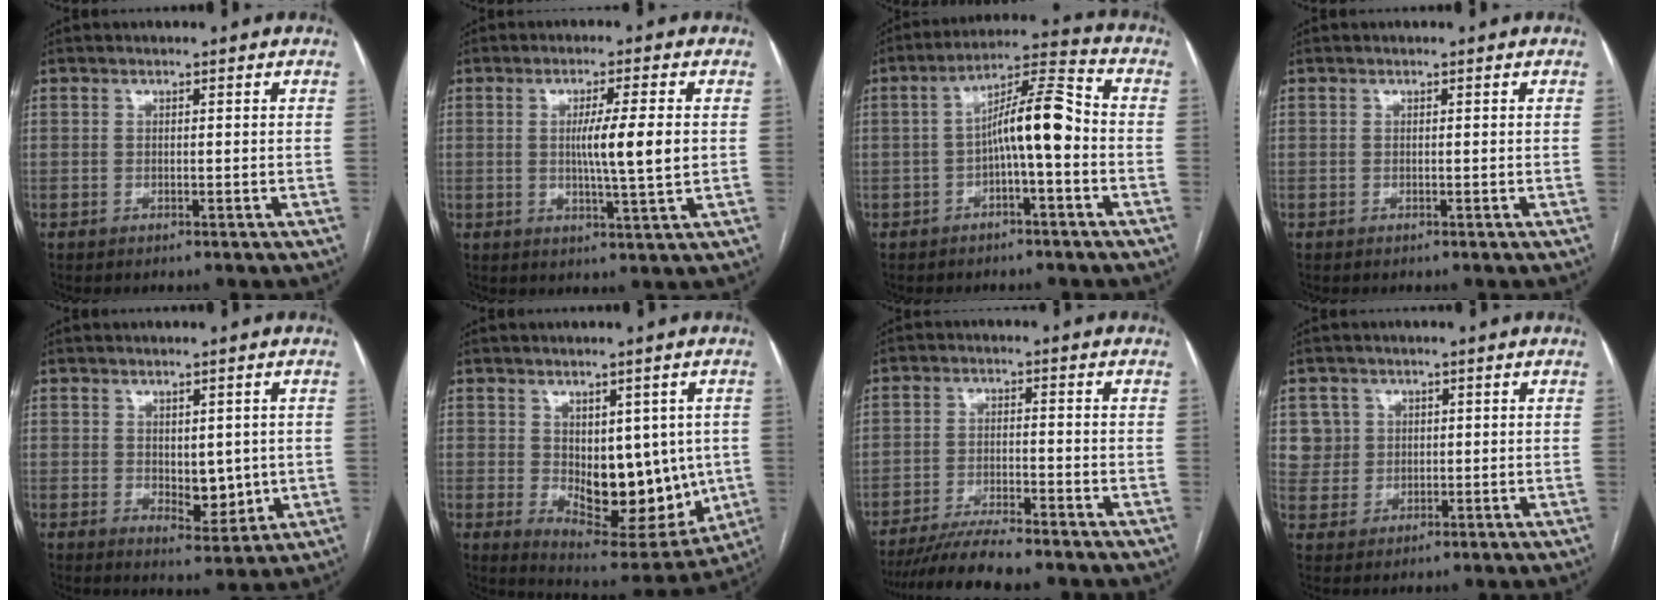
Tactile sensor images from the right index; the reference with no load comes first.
{"total": 7.2, "force": [0.4, -0.6, 7.2], "torque": [-0.117, -0.009, 0.006]}
{"total": 9.2, "force": [-1.5, 1.1, 9.0], "torque": [-0.152, 0.033, -0.028]}
{"total": 0.0}
{"total": 5.6, "force": [0.0, 2.9, 4.8], "torque": [-0.064, -0.006, 0.013]}
{"total": 14.8, "force": [-0.5, 7.6, 12.7], "torque": [-0.168, -0.008, 0.019]}
{"total": 7.6, "force": [-6.8, -0.2, 3.4], "torque": [-0.052, -0.024, -0.117]}
{"total": 4.5, "force": [1.7, 4.2, -0.3], "torque": [0.024, 0.004, 0.035]}